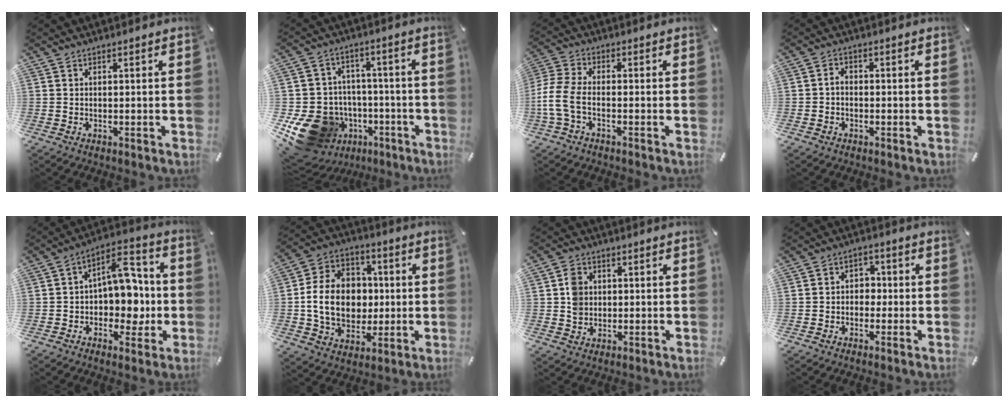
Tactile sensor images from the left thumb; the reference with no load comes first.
{"total": 17.7, "force": [-7.1, 14.3, 7.6], "torque": [-0.155, 0.036, -0.091]}
{"total": 7.3, "force": [-2.6, 3.7, 5.7], "torque": [-0.140, -0.005, -0.049]}
{"total": 2.3, "force": [-0.8, 1.8, 1.2], "torque": [-0.024, 0.008, -0.017]}
{"total": 12.3, "force": [0.1, 9.2, 8.1], "torque": [-0.083, -0.005, 0.004]}
{"total": 16.0, "force": [-0.7, 13.2, 8.9], "torque": [-0.204, 0.015, -0.006]}
{"total": 4.3, "force": [0.3, 4.1, 1.4], "torque": [-0.017, 0.002, 0.002]}
{"total": 4.2, "force": [-1.2, 3.7, 1.4], "torque": [-0.024, 0.014, -0.027]}